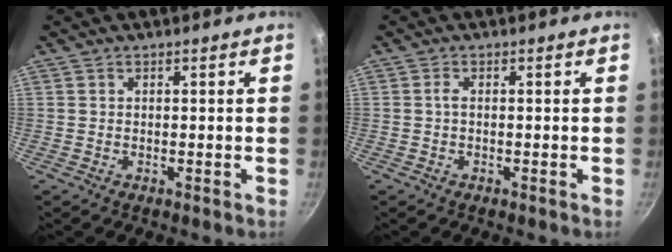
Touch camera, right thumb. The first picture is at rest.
{"total": 1.0, "force": [-0.2, 0.4, 0.9], "torque": [-0.024, 0.004, -0.004]}